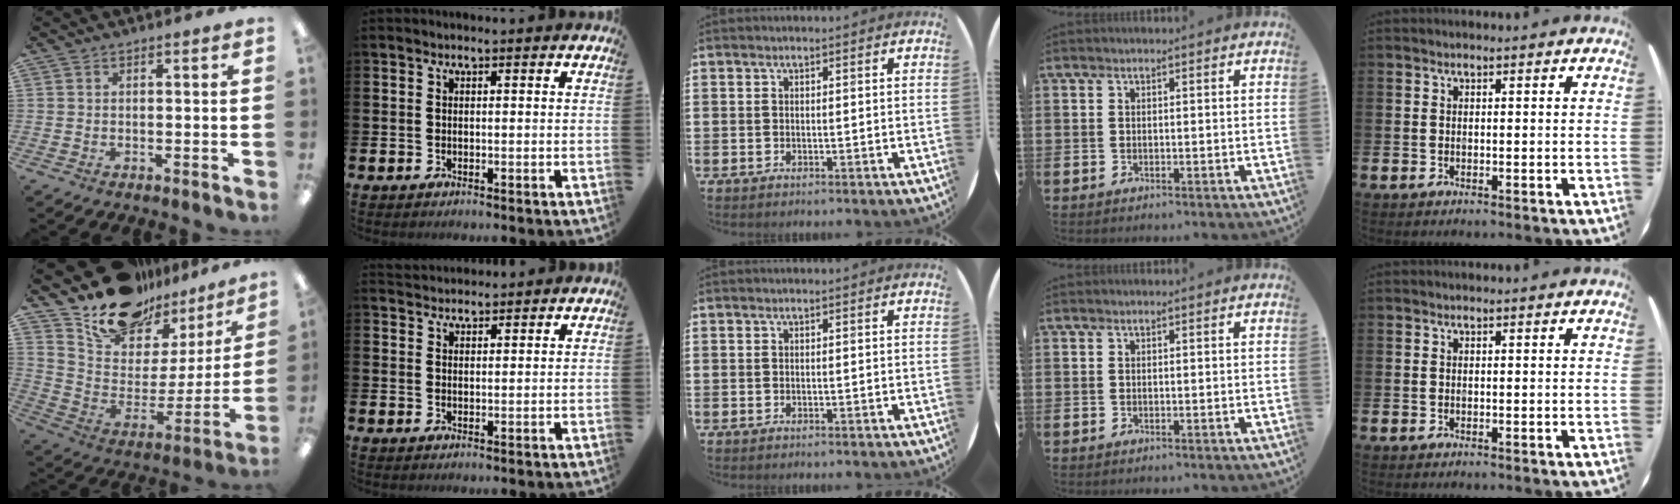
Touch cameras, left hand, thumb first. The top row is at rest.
{"thumb": {"total": 17.3, "force": [14.5, 8.4, 4.0], "torque": [-0.080, -0.113, 0.259]}, "index": {"total": 2.6, "force": [2.5, 0.6, -0.1], "torque": [0.009, -0.013, 0.044]}}